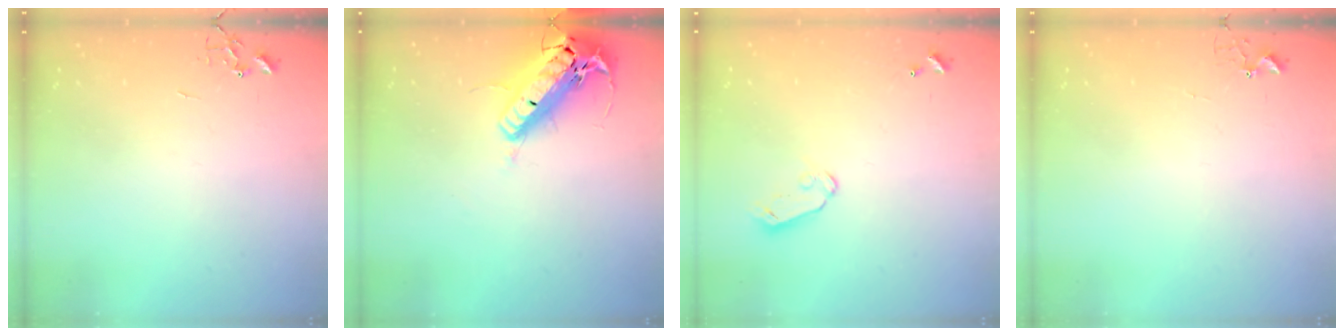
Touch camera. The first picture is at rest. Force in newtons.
{"total": 22.0, "press": 21.5, "slide": 4.5}
{"total": 5.4, "press": 5.4, "slide": 0.5}
{"total": 2.7, "press": 2.7, "slide": 0.3}